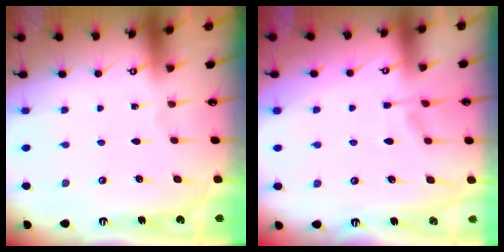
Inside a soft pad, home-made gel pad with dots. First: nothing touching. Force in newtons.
{"total": 1.3, "press": 0.0, "slide": 1.3}